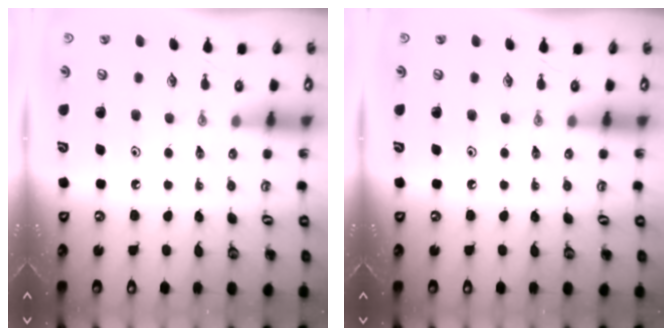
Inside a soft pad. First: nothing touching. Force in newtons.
{"total": 0.0}